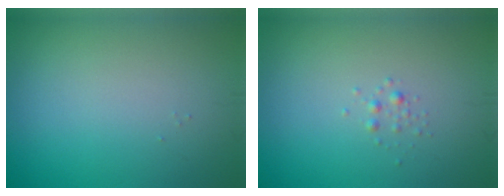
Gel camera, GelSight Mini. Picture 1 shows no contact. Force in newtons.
{"total": 0.7, "press": 0.7, "slide": 0.0}